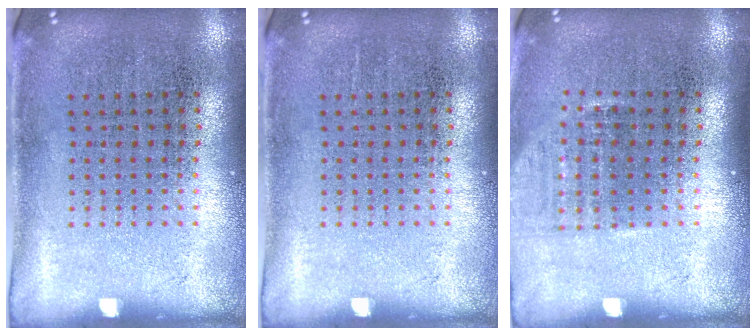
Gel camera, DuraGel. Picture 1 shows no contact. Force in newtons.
{"total": 0.0}
{"total": 0.9, "press": 0.8, "slide": 0.4}